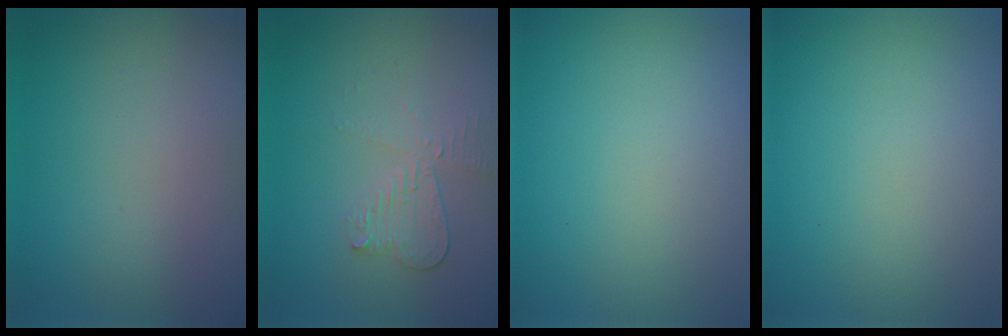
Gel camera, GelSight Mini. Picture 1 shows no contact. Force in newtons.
{"total": 2.5, "press": 2.3, "slide": 0.9}
{"total": 0.0}
{"total": 0.0}